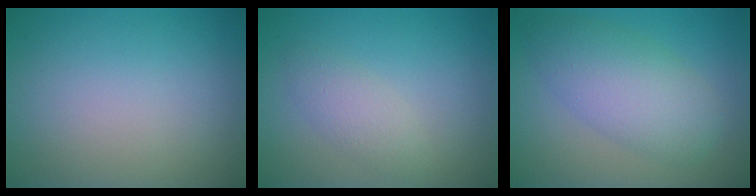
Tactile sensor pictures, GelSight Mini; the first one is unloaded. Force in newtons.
{"total": 2.2, "press": 2.2, "slide": 0.2}
{"total": 5.6, "press": 5.6, "slide": 0.1}